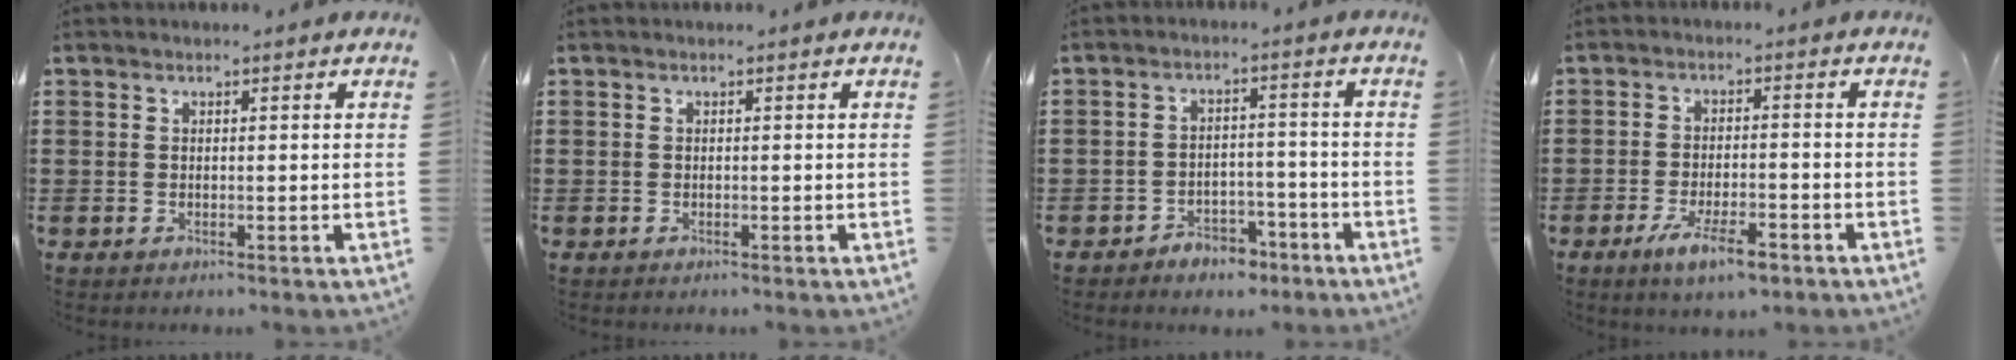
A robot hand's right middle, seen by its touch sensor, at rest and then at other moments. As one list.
[{"total": 0.0}, {"total": 3.7, "force": [-3.3, 1.4, 0.5], "torque": [-0.013, 0.009, -0.068]}, {"total": 5.9, "force": [-3.4, 1.7, 4.5], "torque": [-0.082, 0.002, -0.061]}]